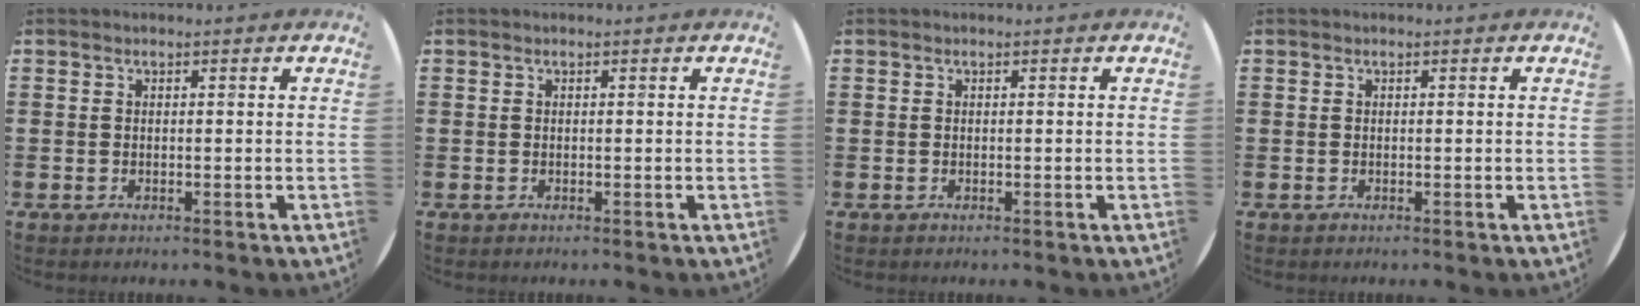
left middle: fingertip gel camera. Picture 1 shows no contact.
{"total": 0.0}
{"total": 0.0}
{"total": 0.0}